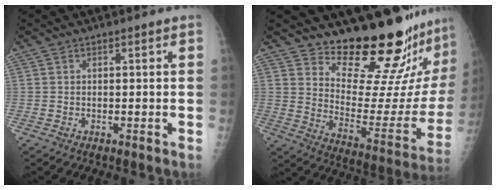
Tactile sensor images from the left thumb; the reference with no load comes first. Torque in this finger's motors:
{"motor_torque": [0.37, 0.33, -0.28, -0.51, 0.06]}